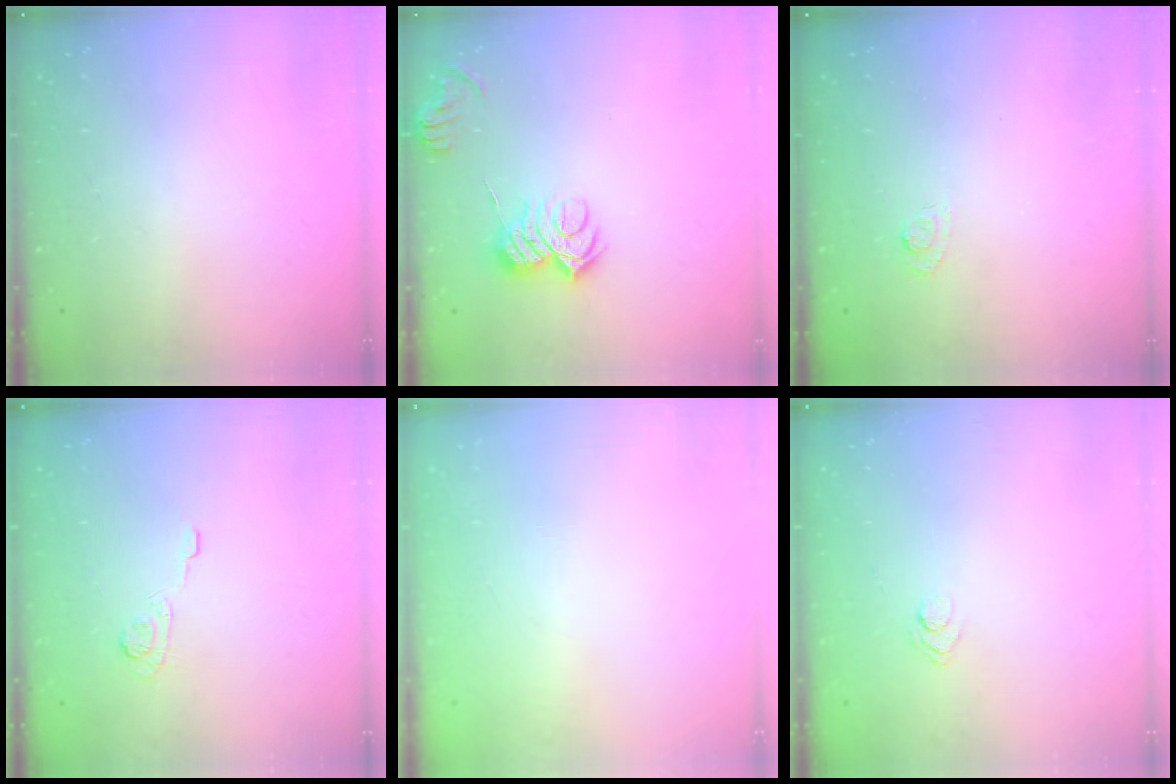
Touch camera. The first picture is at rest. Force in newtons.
{"total": 8.3, "press": 8.2, "slide": 0.8}
{"total": 2.7, "press": 2.3, "slide": 1.5}
{"total": 4.5, "press": 4.2, "slide": 1.6}
{"total": 2.7, "press": 2.6, "slide": 0.8}
{"total": 3.3, "press": 3.1, "slide": 1.1}